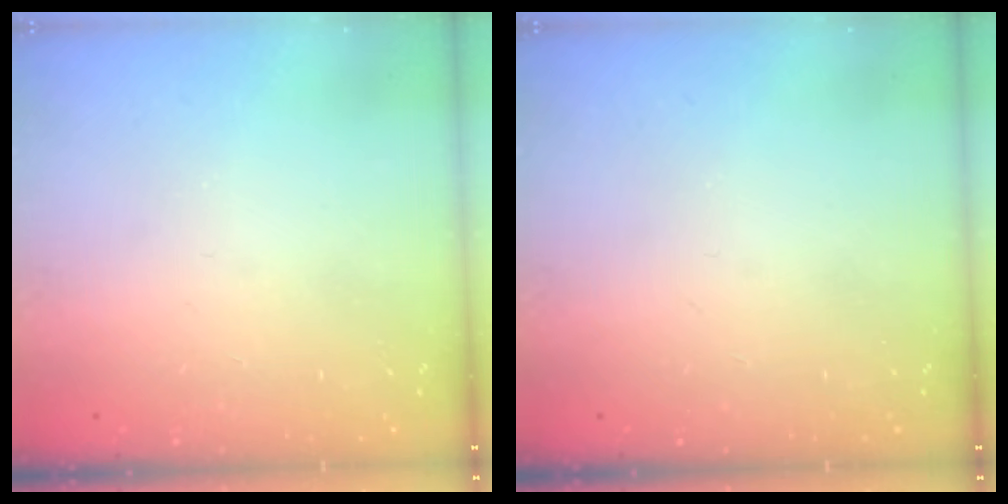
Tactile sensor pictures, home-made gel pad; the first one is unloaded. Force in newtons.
{"total": 0.0}